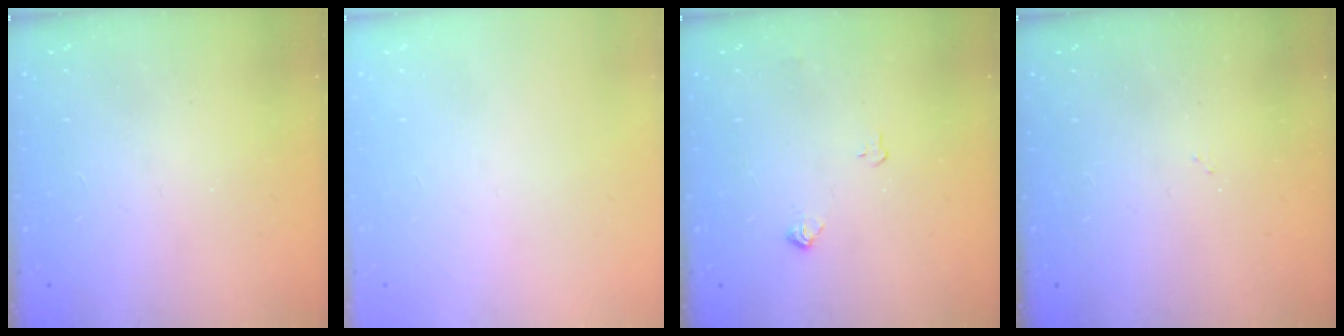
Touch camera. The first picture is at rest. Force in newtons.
{"total": 0.0}
{"total": 4.2, "press": 4.2, "slide": 0.7}
{"total": 2.7, "press": 2.7, "slide": 0.4}